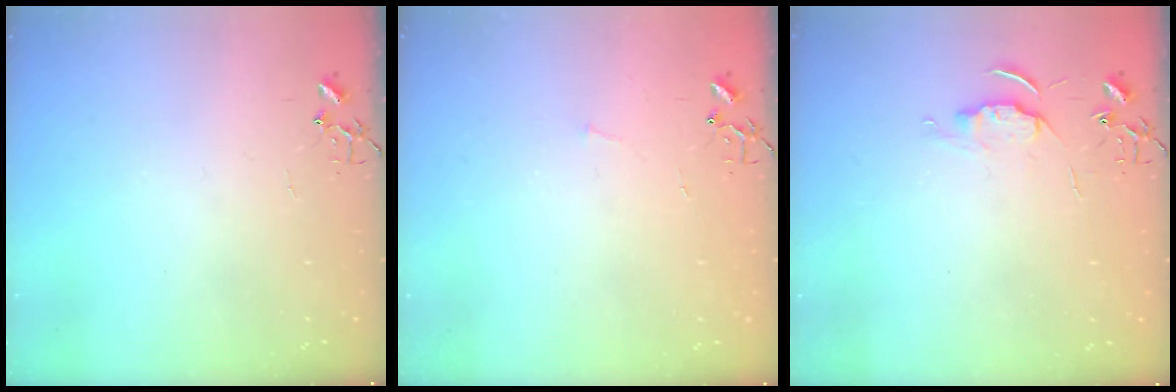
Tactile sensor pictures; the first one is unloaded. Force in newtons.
{"total": 2.8, "press": 2.8, "slide": 0.3}
{"total": 6.2, "press": 6.2, "slide": 0.7}